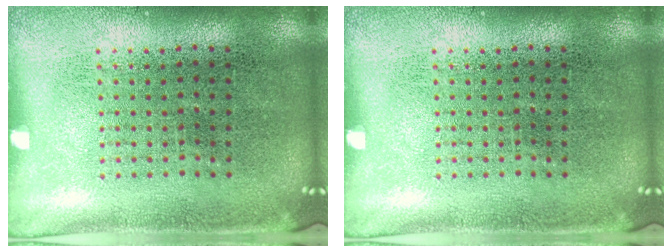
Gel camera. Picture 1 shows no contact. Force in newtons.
{"total": 0.0}